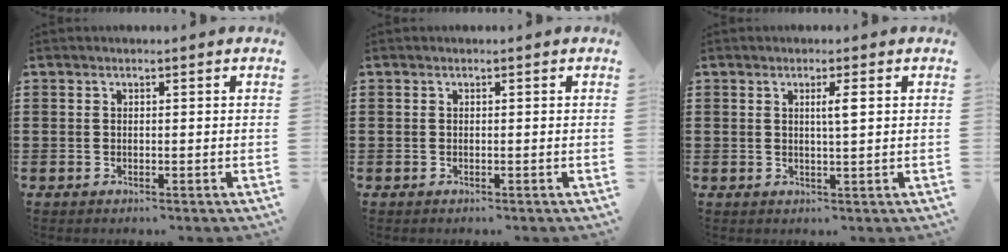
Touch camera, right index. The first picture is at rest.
{"total": 0.0}
{"total": 2.4, "force": [0.6, 0.0, 2.3], "torque": [-0.046, 0.001, 0.008]}